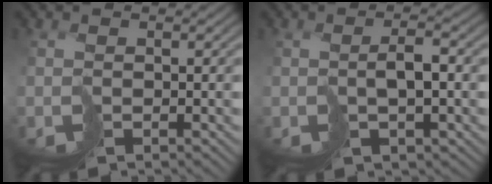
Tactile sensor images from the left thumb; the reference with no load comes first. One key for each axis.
{"total": 2.8, "fx": 0.1, "fy": 1.3, "fz": 2.4, "tx": -0.048, "ty": 0.004, "tz": 0.009}